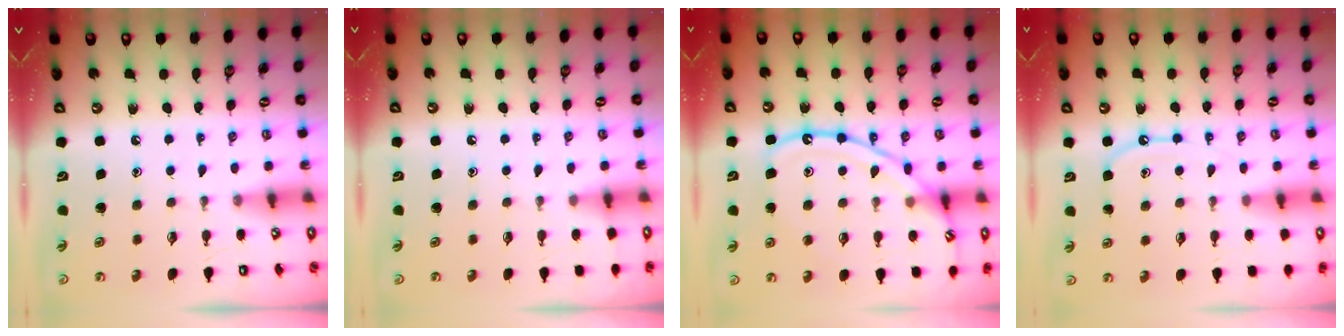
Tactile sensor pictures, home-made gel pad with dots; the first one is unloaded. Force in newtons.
{"total": 3.2, "press": 3.1, "slide": 0.5}
{"total": 14.7, "press": 14.7, "slide": 1.4}
{"total": 7.3, "press": 7.2, "slide": 0.8}